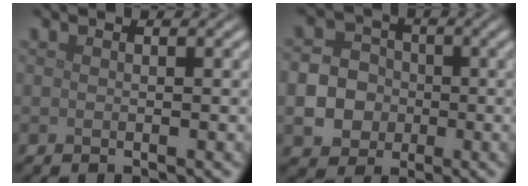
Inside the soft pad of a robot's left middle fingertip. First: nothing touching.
{"total": 7.0, "force": [-1.6, 6.3, 2.4], "torque": [-0.046, -0.007, -0.047]}